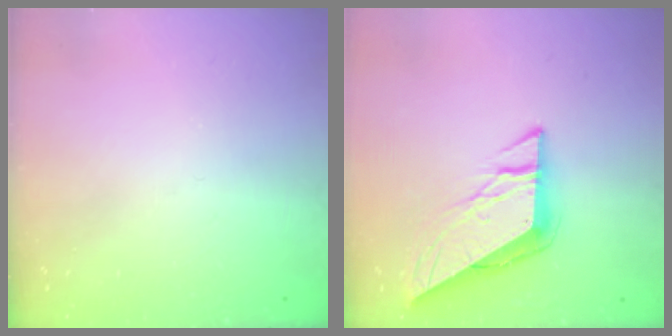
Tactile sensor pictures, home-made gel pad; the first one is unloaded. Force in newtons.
{"total": 9.4, "press": 9.3, "slide": 0.7}